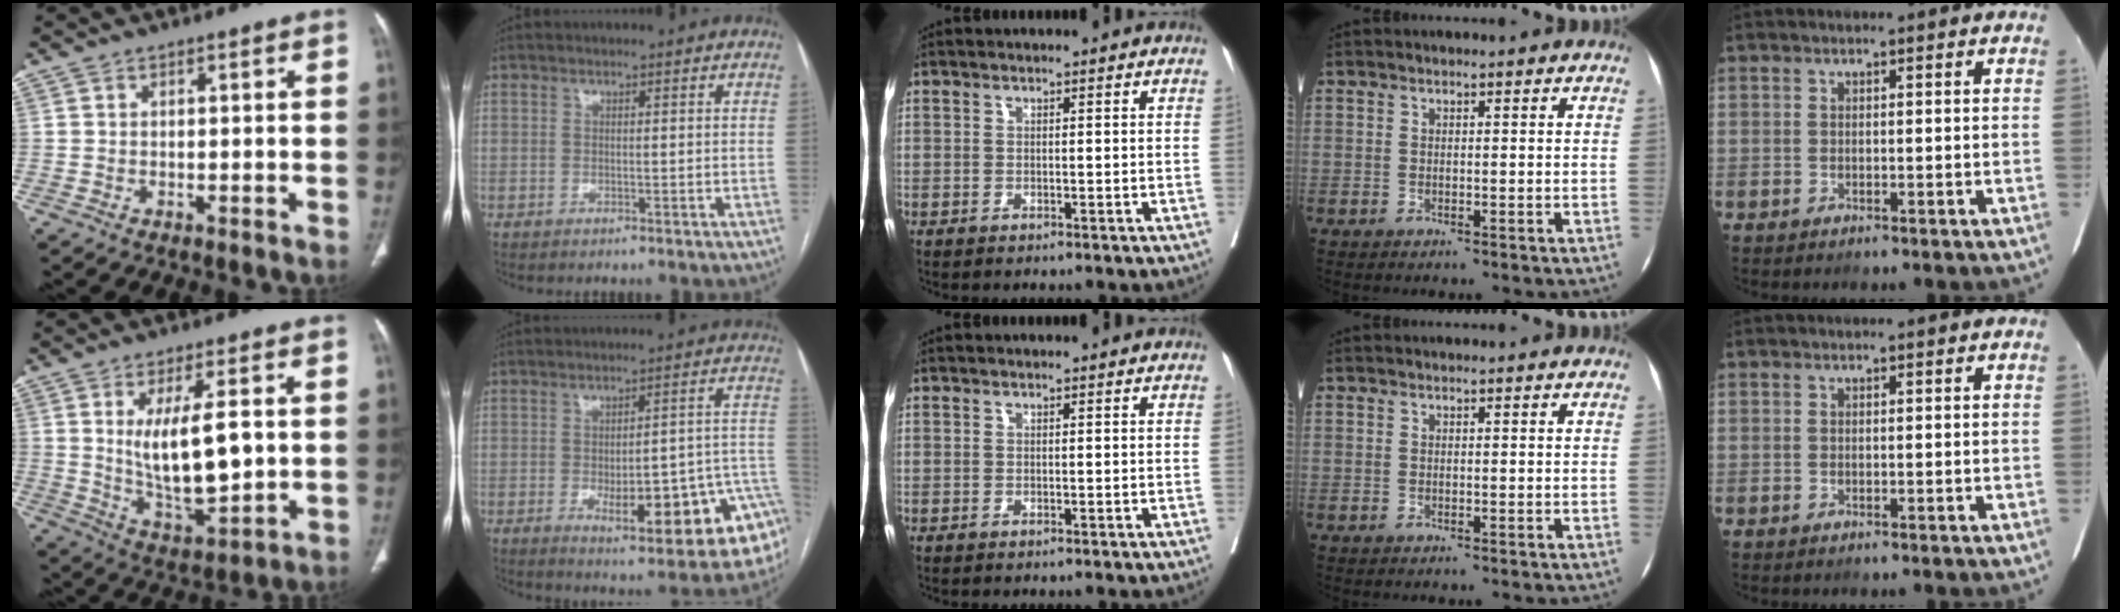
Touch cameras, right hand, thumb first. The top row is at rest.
{"thumb": {"total": 12.7, "force": [1.6, 4.7, 11.7], "torque": [-0.193, -0.027, 0.043]}, "index": {"total": 16.7, "force": [-6.0, 4.2, 15.0], "torque": [-0.110, 0.033, -0.060]}}